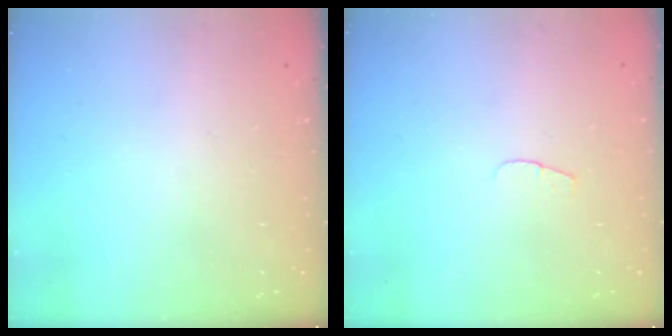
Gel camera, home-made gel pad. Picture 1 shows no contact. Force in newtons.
{"total": 4.1, "press": 4.1, "slide": 0.4}